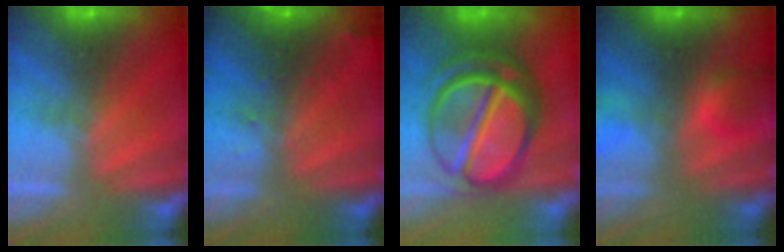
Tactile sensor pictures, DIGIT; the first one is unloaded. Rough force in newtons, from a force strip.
{"total": 7.8}
{"total": 9.7}
{"total": 8.2}